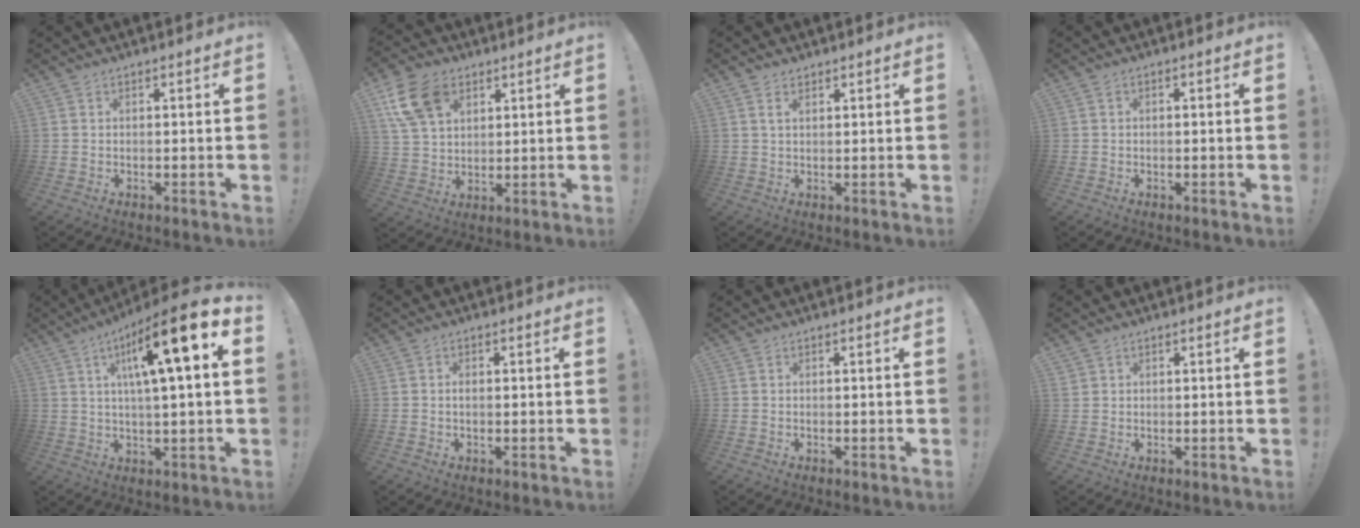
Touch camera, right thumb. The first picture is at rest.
{"total": 14.4, "force": [6.6, 10.0, 8.0], "torque": [-0.150, -0.022, 0.131]}
{"total": 2.5, "force": [1.3, 1.3, 1.6], "torque": [-0.025, -0.001, 0.023]}
{"total": 0.9, "force": [-0.7, 0.2, 0.6], "torque": [-0.009, 0.002, -0.013]}
{"total": 15.9, "force": [5.4, 2.0, 14.8], "torque": [-0.243, -0.023, 0.069]}
{"total": 1.0, "force": [0.0, 0.5, 0.9], "torque": [-0.018, 0.003, 0.000]}
{"total": 0.0}
{"total": 1.1, "force": [0.7, 0.8, 0.2], "torque": [0.002, -0.002, 0.014]}